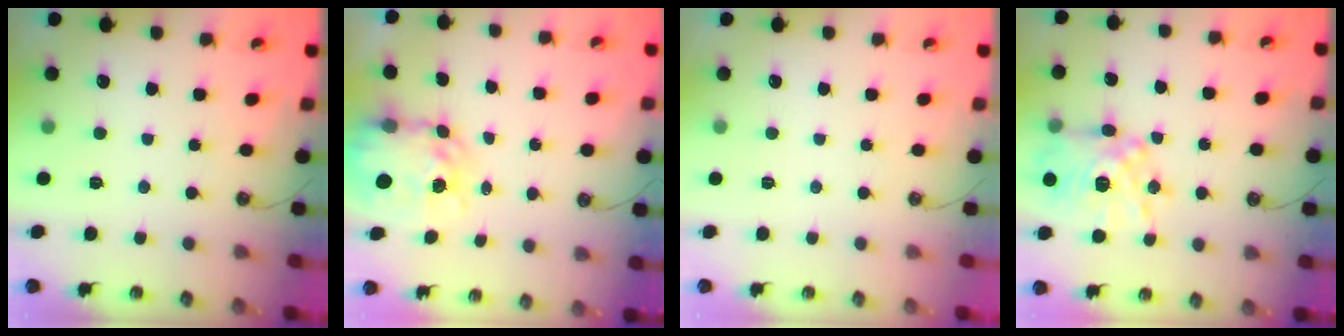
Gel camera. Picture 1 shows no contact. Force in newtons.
{"total": 7.7, "press": 7.6, "slide": 0.7}
{"total": 0.0}
{"total": 14.3, "press": 14.2, "slide": 1.2}